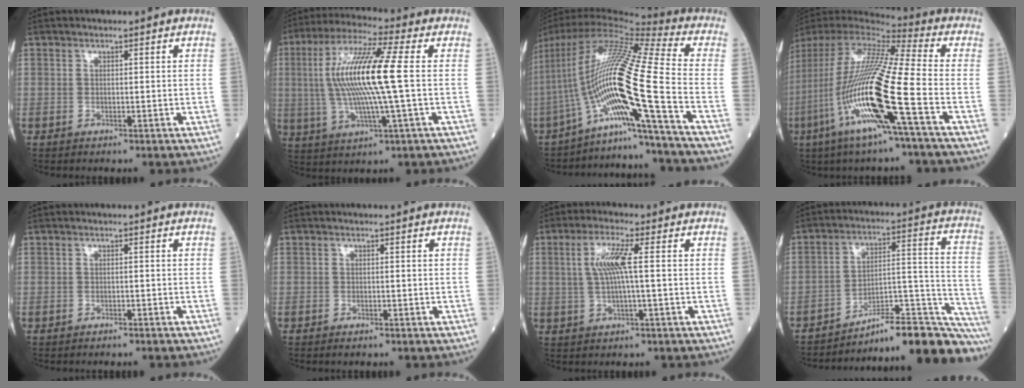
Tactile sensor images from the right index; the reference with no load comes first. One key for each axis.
{"total": 14.6, "fx": 0.9, "fy": 0.4, "fz": 14.6, "tx": -0.299, "ty": 0.011, "tz": 0.012}
{"total": 21.0, "fx": -9.5, "fy": -2.5, "fz": 18.6, "tx": -0.384, "ty": 0.006, "tz": -0.177}
{"total": 22.4, "fx": -7.0, "fy": 0.4, "fz": 21.3, "tx": -0.470, "ty": -0.039, "tz": -0.148}
{"total": 2.1, "fx": -2.0, "fy": 0.2, "fz": 0.7, "tx": -0.014, "ty": -0.002, "tz": -0.024}
{"total": 0.7, "fx": -0.6, "fy": 0.1, "fz": 0.4, "tx": -0.011, "ty": -0.002, "tz": -0.009}
{"total": 5.5, "fx": 0.7, "fy": -0.1, "fz": 5.5, "tx": -0.119, "ty": 0.009, "tz": 0.014}
{"total": 21.7, "fx": -20.2, "fy": 1.6, "fz": 7.8, "tx": -0.040, "ty": 0.045, "tz": -0.284}